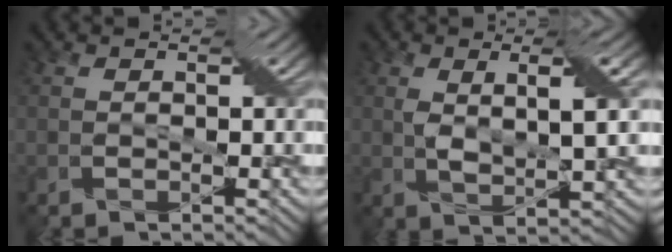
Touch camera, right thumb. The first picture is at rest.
{"total": 4.0, "force": [1.5, 0.8, 3.7], "torque": [-0.068, 0.002, 0.028]}